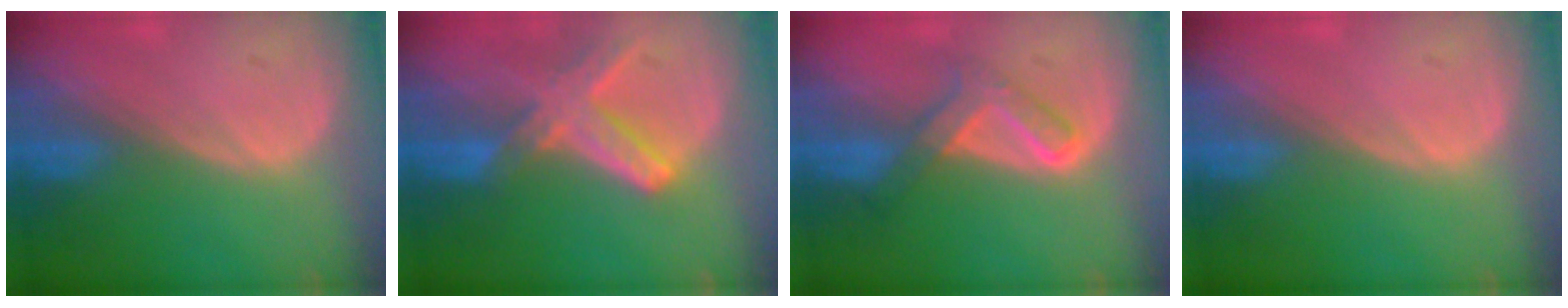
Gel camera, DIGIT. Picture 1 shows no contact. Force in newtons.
{"total": 8.2, "press": 7.2, "slide": 3.9}
{"total": 5.7, "press": 5.6, "slide": 1.0}
{"total": 0.0}